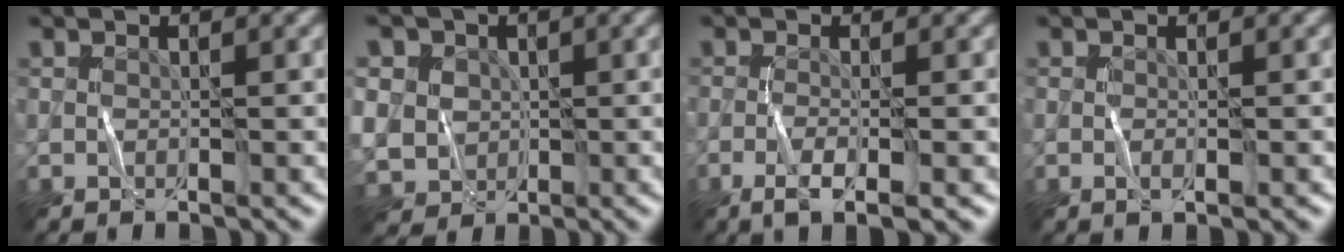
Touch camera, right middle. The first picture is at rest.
{"total": 7.8, "force": [1.7, 6.9, 3.2], "torque": [-0.081, 0.024, 0.010]}
{"total": 3.0, "force": [-1.4, 0.3, 2.6], "torque": [-0.055, 0.001, -0.027]}
{"total": 0.9, "force": [-0.2, 0.2, 0.9], "torque": [-0.019, 0.001, -0.003]}